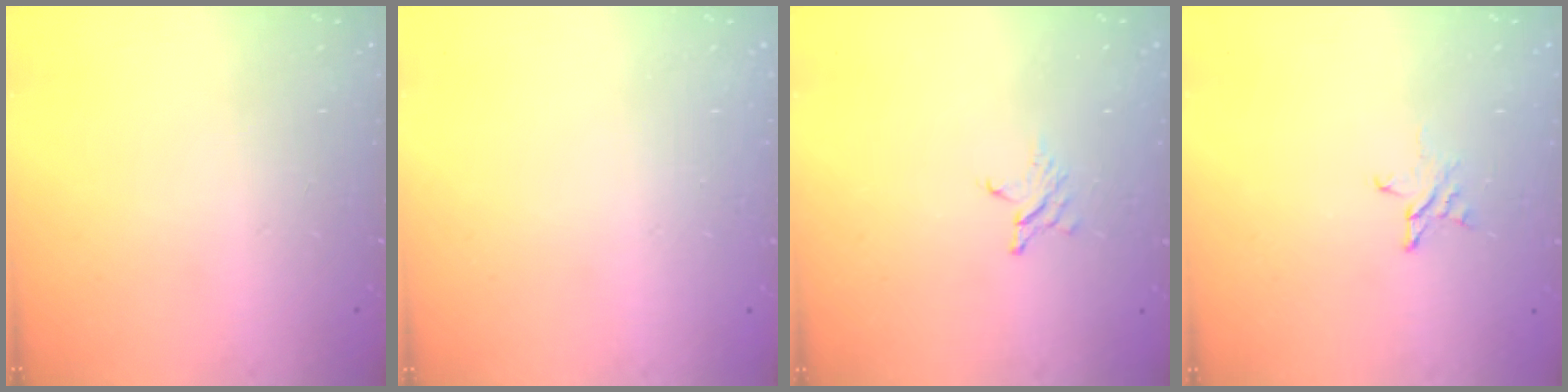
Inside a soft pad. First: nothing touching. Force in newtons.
{"total": 0.0}
{"total": 2.5, "press": 2.5, "slide": 0.2}
{"total": 3.0, "press": 3.0, "slide": 0.3}